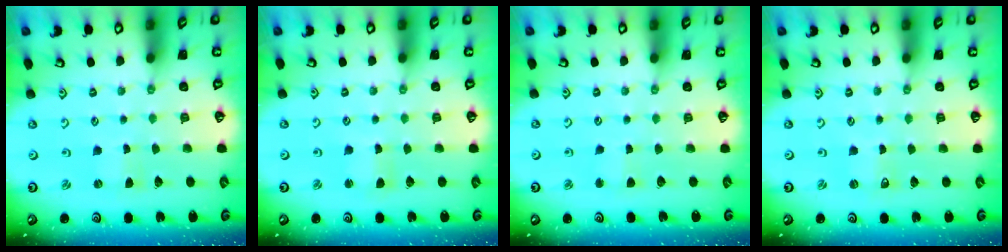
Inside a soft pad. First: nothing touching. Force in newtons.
{"total": 1.5, "press": 1.5, "slide": 0.2}
{"total": 2.8, "press": 2.8, "slide": 0.3}
{"total": 0.7, "press": 0.7, "slide": 0.0}